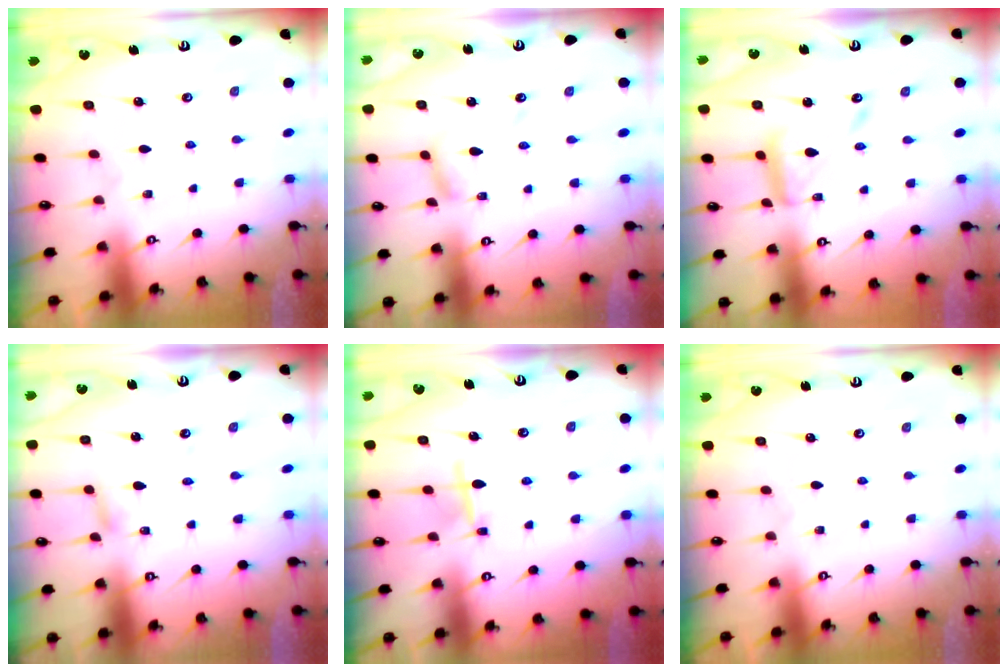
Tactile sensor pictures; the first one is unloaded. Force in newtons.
{"total": 5.6, "press": 5.6, "slide": 0.4}
{"total": 12.1, "press": 12.0, "slide": 1.0}
{"total": 3.0, "press": 3.0, "slide": 0.2}
{"total": 6.9, "press": 6.9, "slide": 0.5}
{"total": 0.0}